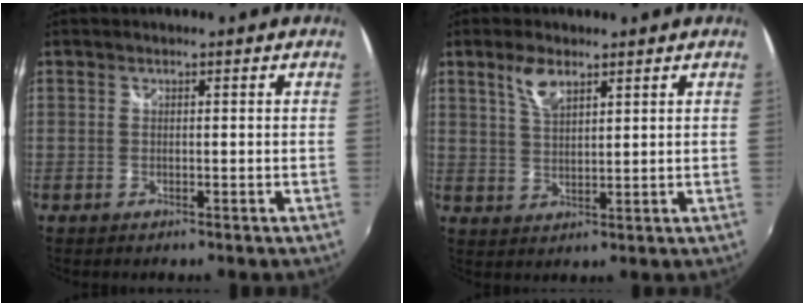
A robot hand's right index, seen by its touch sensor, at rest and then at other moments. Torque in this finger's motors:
{"motor_torque": [0.07, 0.06, 0.34, 0.04]}